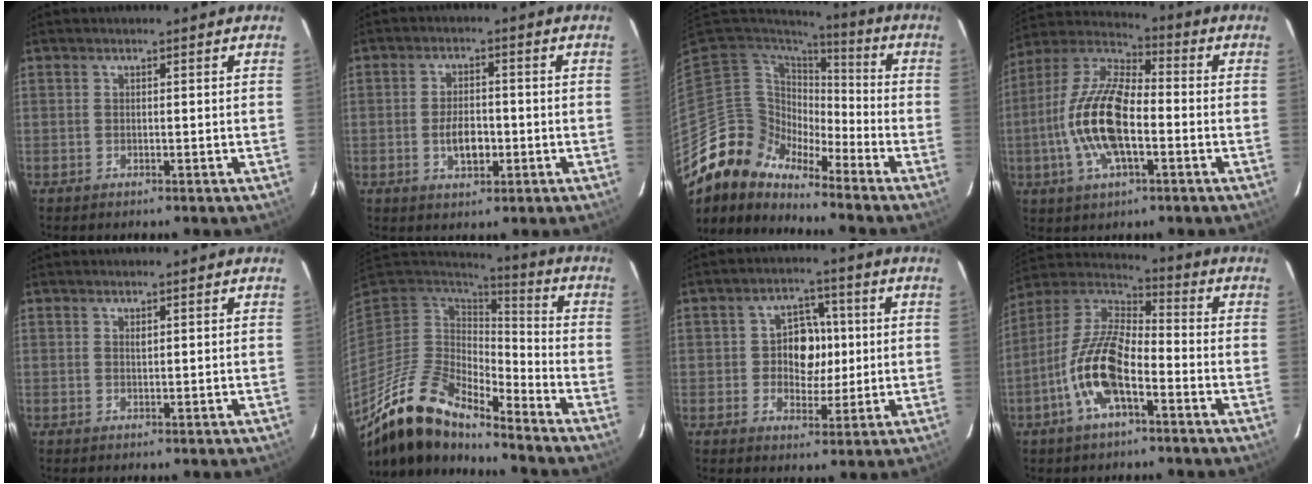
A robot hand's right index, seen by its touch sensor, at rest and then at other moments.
{"total": 5.7, "force": [-1.5, 3.0, 4.6], "torque": [-0.091, 0.001, -0.021]}
{"total": 10.1, "force": [-9.3, 4.0, 0.3], "torque": [-0.013, 0.034, -0.193]}
{"total": 16.6, "force": [-3.4, 6.9, 14.7], "torque": [-0.299, 0.003, -0.074]}
{"total": 0.6, "force": [0.3, 0.2, 0.4], "torque": [-0.006, 0.002, 0.007]}
{"total": 17.0, "force": [-13.9, 4.2, 8.8], "torque": [-0.168, -0.026, -0.268]}
{"total": 7.2, "force": [0.2, 6.0, 4.1], "torque": [-0.070, 0.014, 0.006]}
{"total": 14.2, "force": [-5.9, 5.4, 11.8], "torque": [-0.246, 0.000, -0.120]}